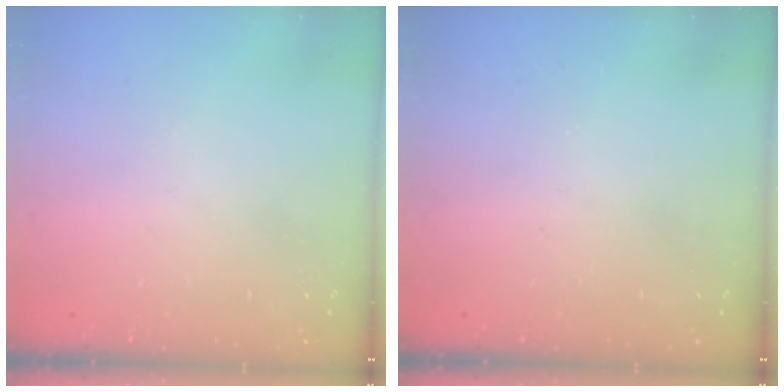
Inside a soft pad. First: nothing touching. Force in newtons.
{"total": 0.0}